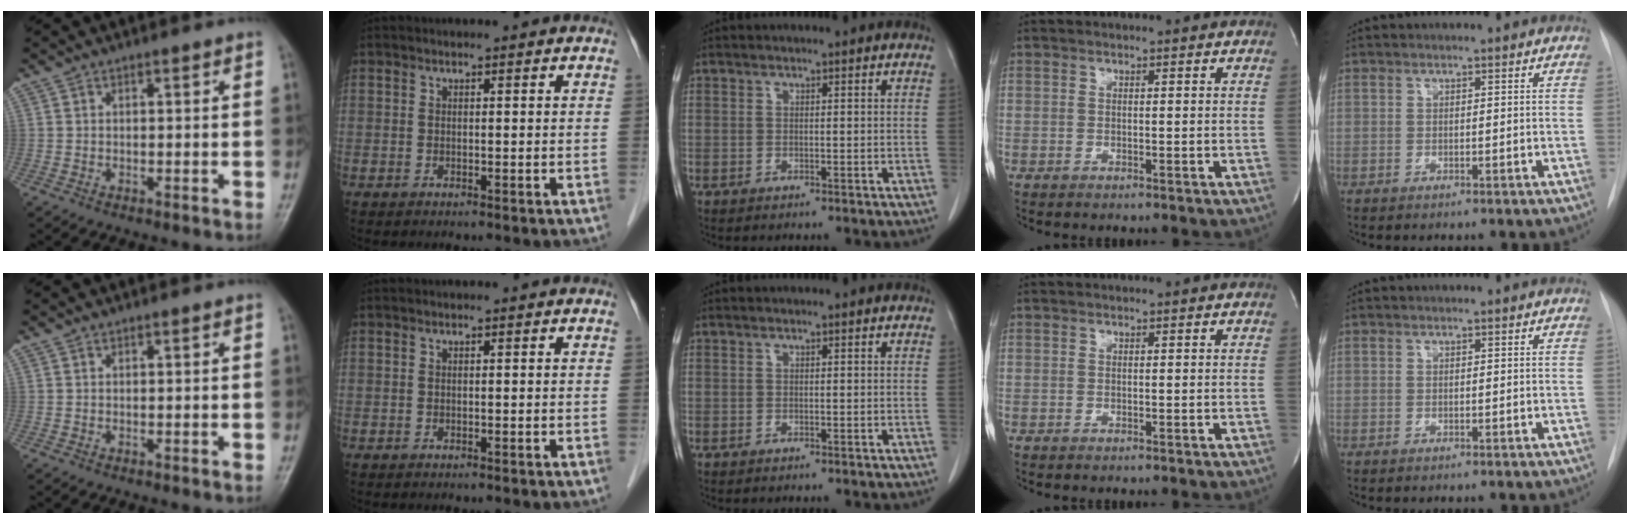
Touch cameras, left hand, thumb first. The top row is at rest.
{}